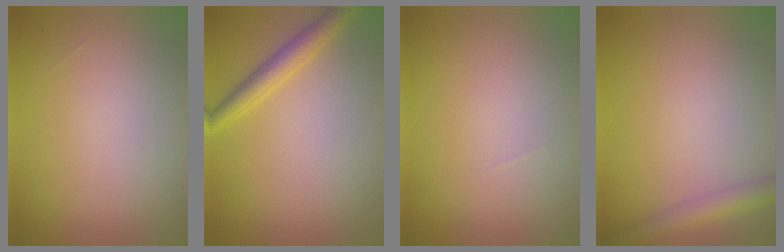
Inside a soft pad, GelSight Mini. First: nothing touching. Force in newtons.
{"total": 2.6, "press": 2.6, "slide": 0.2}
{"total": 0.0}
{"total": 2.7, "press": 2.7, "slide": 0.1}